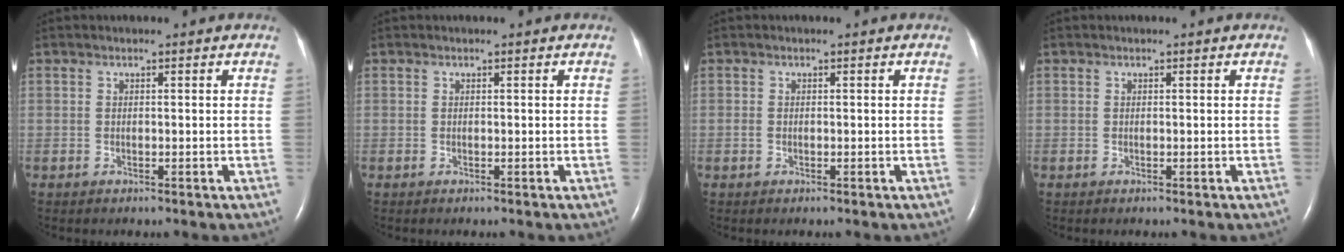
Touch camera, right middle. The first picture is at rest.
{"total": 0.0}
{"total": 0.6, "force": [-0.3, 0.4, 0.4], "torque": [-0.014, 0.000, -0.004]}
{"total": 0.0}